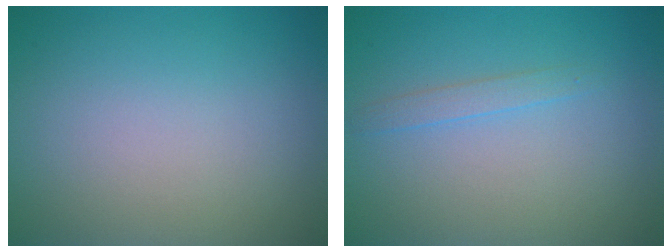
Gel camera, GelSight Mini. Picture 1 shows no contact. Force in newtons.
{"total": 1.1, "press": 1.1, "slide": 0.2}